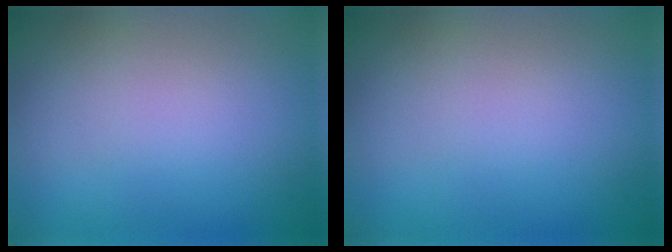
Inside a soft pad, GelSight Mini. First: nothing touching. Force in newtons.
{"total": 0.0}